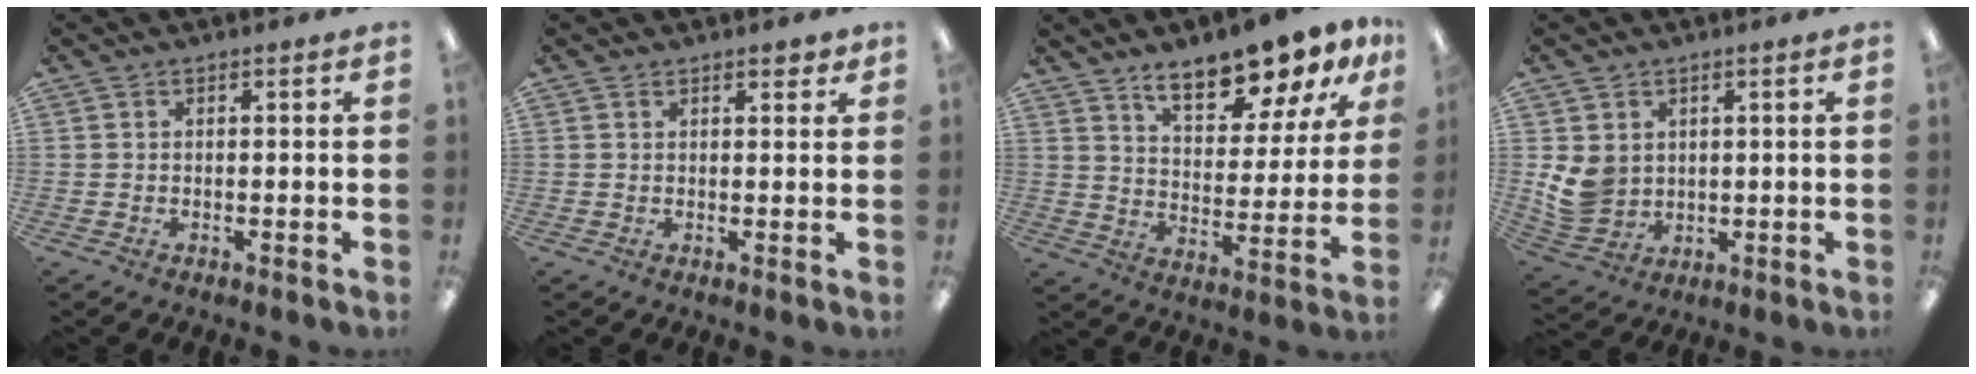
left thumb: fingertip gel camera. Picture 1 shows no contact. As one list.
[{"total": 2.1, "force": [1.6, 0.8, 1.0], "torque": [-0.005, -0.006, 0.026]}, {"total": 13.7, "force": [11.3, 4.3, 6.4], "torque": [-0.097, -0.070, 0.199]}, {"total": 7.3, "force": [1.5, 6.3, 3.4], "torque": [-0.073, -0.001, 0.033]}]